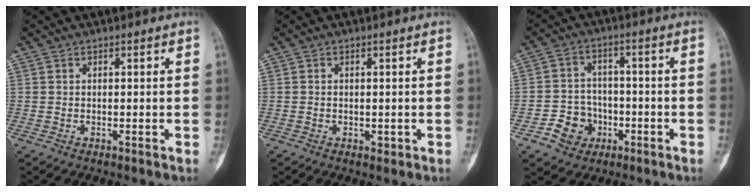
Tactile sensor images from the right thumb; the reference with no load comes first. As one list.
[{"total": 0.9, "force": [-0.1, 0.7, 0.6], "torque": [-0.007, -0.001, -0.001]}, {"total": 7.5, "force": [-3.2, 6.5, 2.1], "torque": [-0.002, 0.025, -0.052]}]